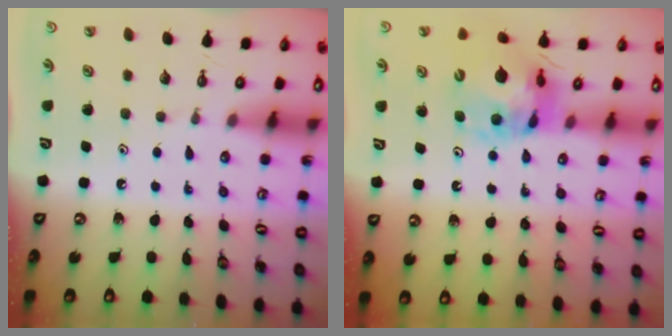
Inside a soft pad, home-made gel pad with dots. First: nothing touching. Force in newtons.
{"total": 14.8, "press": 14.7, "slide": 1.7}